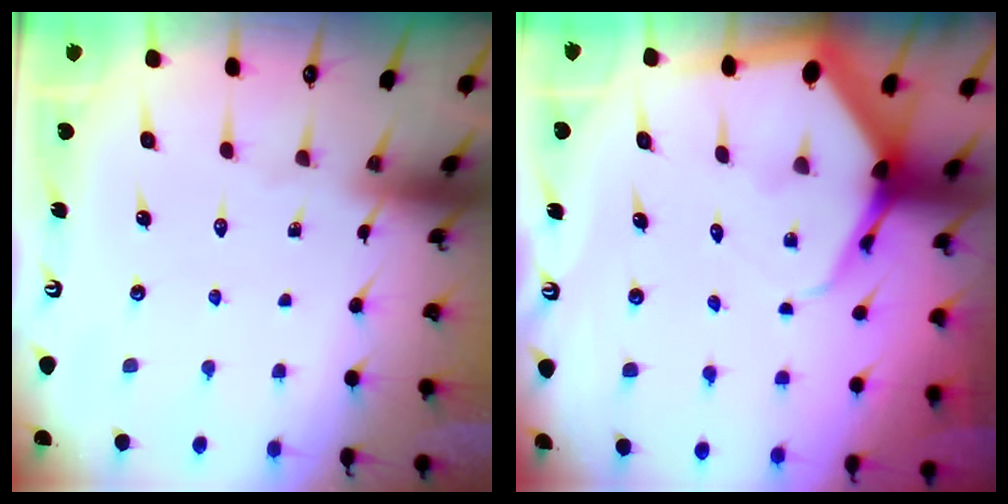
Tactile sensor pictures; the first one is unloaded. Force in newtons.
{"total": 7.4, "press": 7.4, "slide": 0.8}